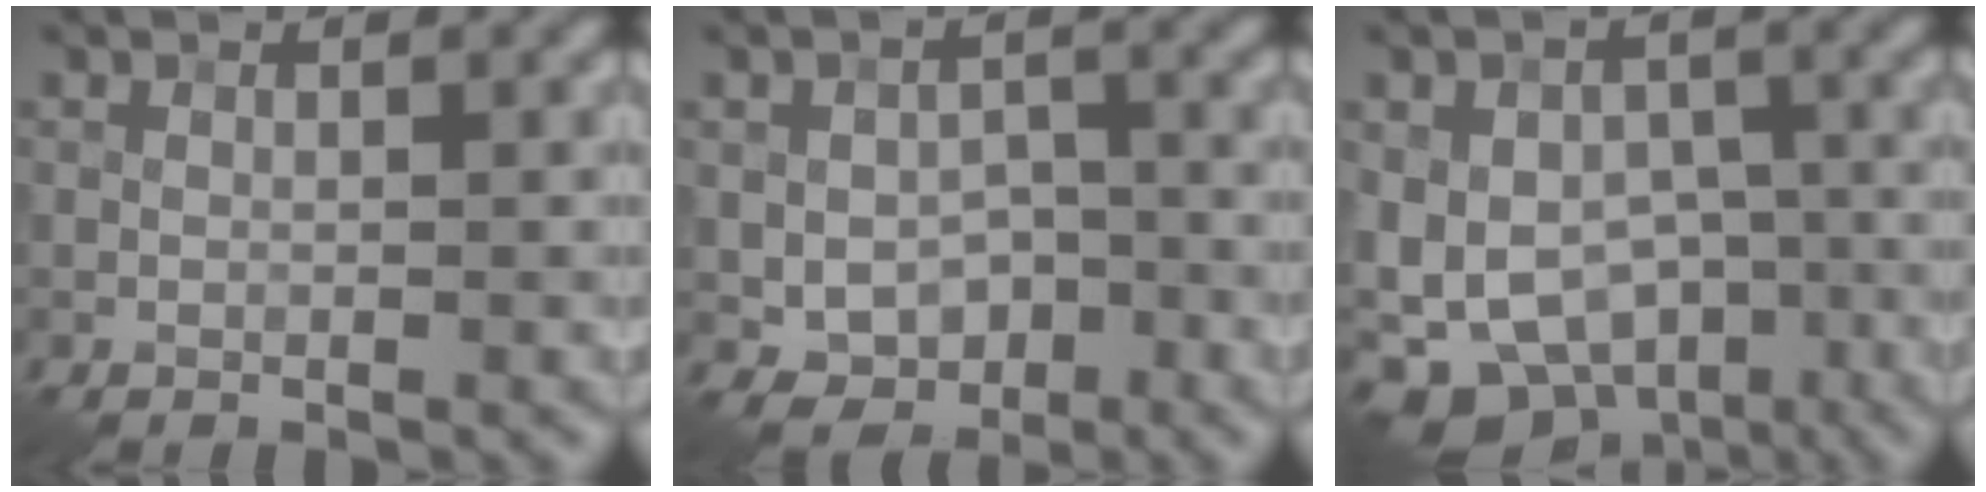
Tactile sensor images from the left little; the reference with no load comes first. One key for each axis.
{"total": 4.5, "fx": -1.5, "fy": 3.1, "fz": 2.8, "tx": -0.049, "ty": -0.005, "tz": -0.025}
{"total": 13.3, "fx": -5.8, "fy": 9.4, "fz": 7.4, "tx": -0.129, "ty": -0.029, "tz": -0.072}